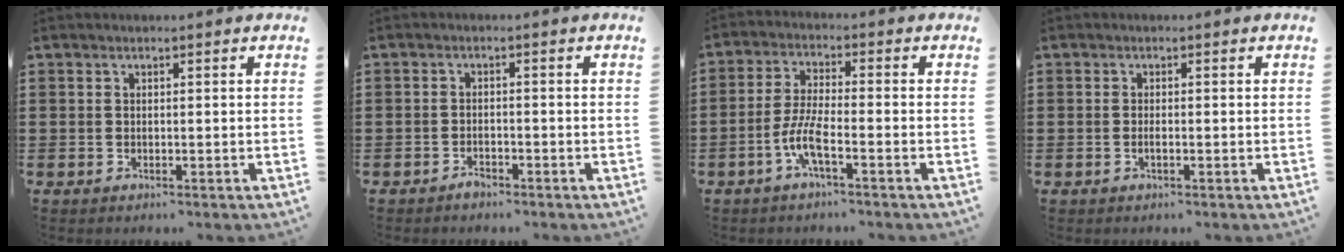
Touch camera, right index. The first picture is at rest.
{"total": 1.5, "force": [-1.4, 0.4, 0.4], "torque": [-0.013, -0.003, -0.026]}
{"total": 5.9, "force": [-2.9, 0.7, 5.1], "torque": [-0.128, -0.018, -0.061]}
{"total": 0.8, "force": [-0.3, 0.0, 0.7], "torque": [-0.015, -0.007, -0.003]}